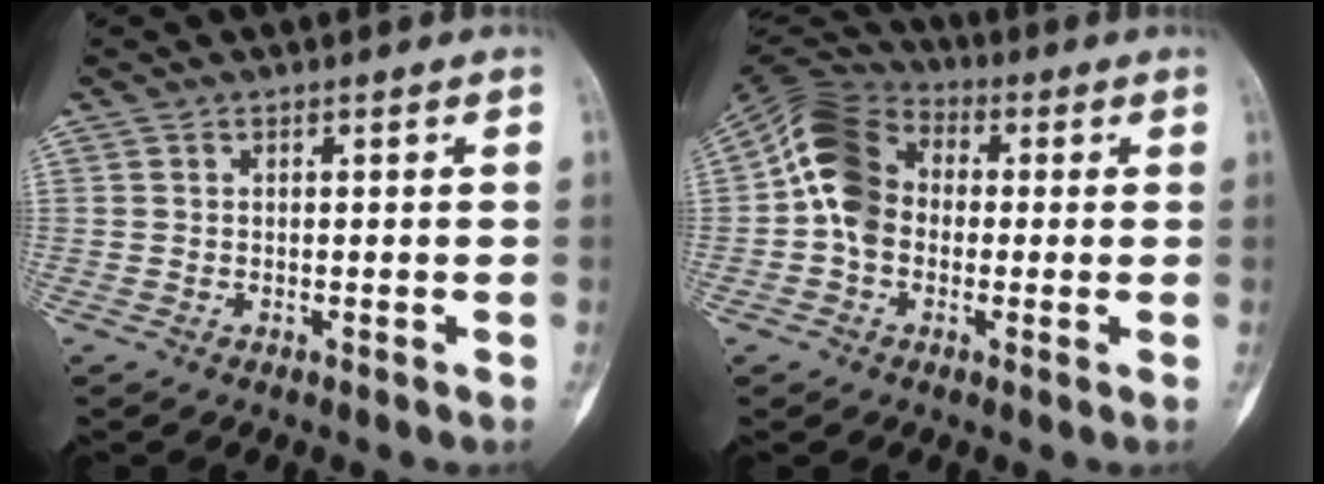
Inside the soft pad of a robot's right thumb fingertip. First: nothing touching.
{"total": 11.4, "force": [-0.2, 9.0, 7.0], "torque": [-0.119, 0.030, -0.022]}